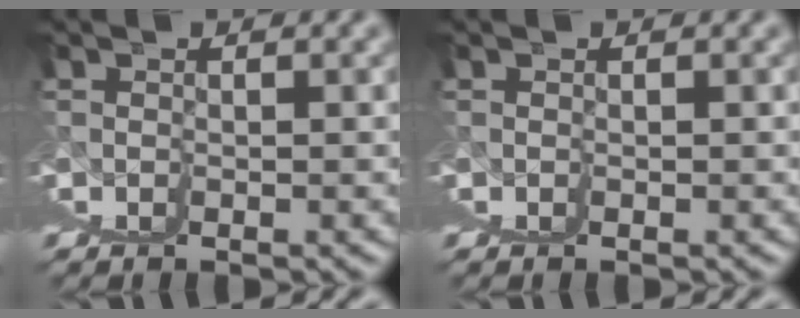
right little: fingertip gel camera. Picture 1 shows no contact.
{"total": 0.0}